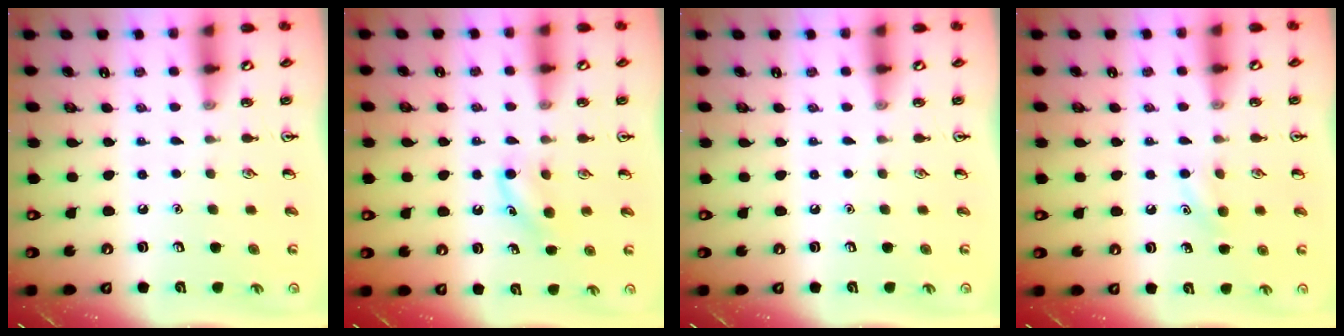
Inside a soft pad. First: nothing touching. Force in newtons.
{"total": 5.9, "press": 5.6, "slide": 1.9}
{"total": 0.0}
{"total": 5.9, "press": 5.6, "slide": 1.9}